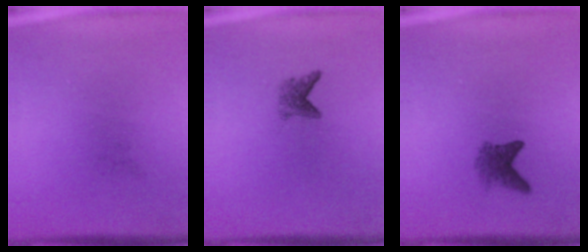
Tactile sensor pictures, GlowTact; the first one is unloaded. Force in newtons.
{"total": 2.1}
{"total": 2.7}